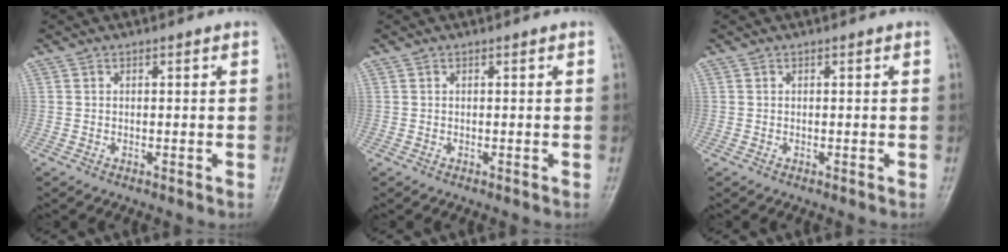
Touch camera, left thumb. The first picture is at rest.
{"total": 0.0}
{"total": 0.0}